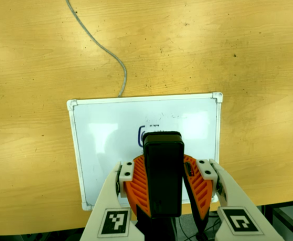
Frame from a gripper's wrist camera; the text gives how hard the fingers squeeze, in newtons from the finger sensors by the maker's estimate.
{"total": 9.8, "left": 9.1, "right": 10.6}